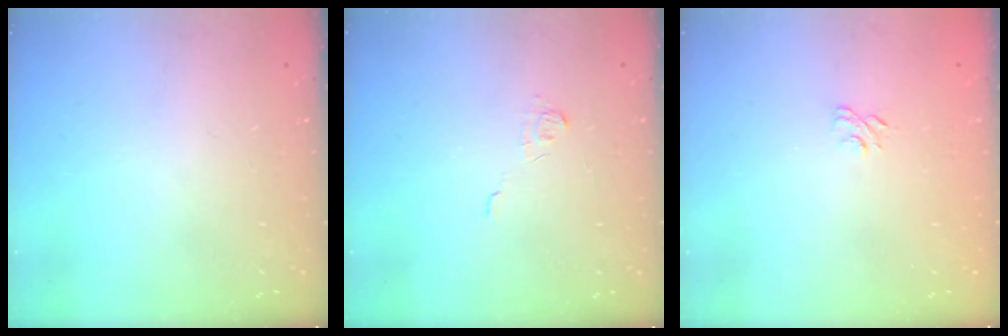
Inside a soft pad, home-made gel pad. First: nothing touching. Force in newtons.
{"total": 3.6, "press": 3.6, "slide": 0.4}
{"total": 5.2, "press": 5.1, "slide": 1.3}